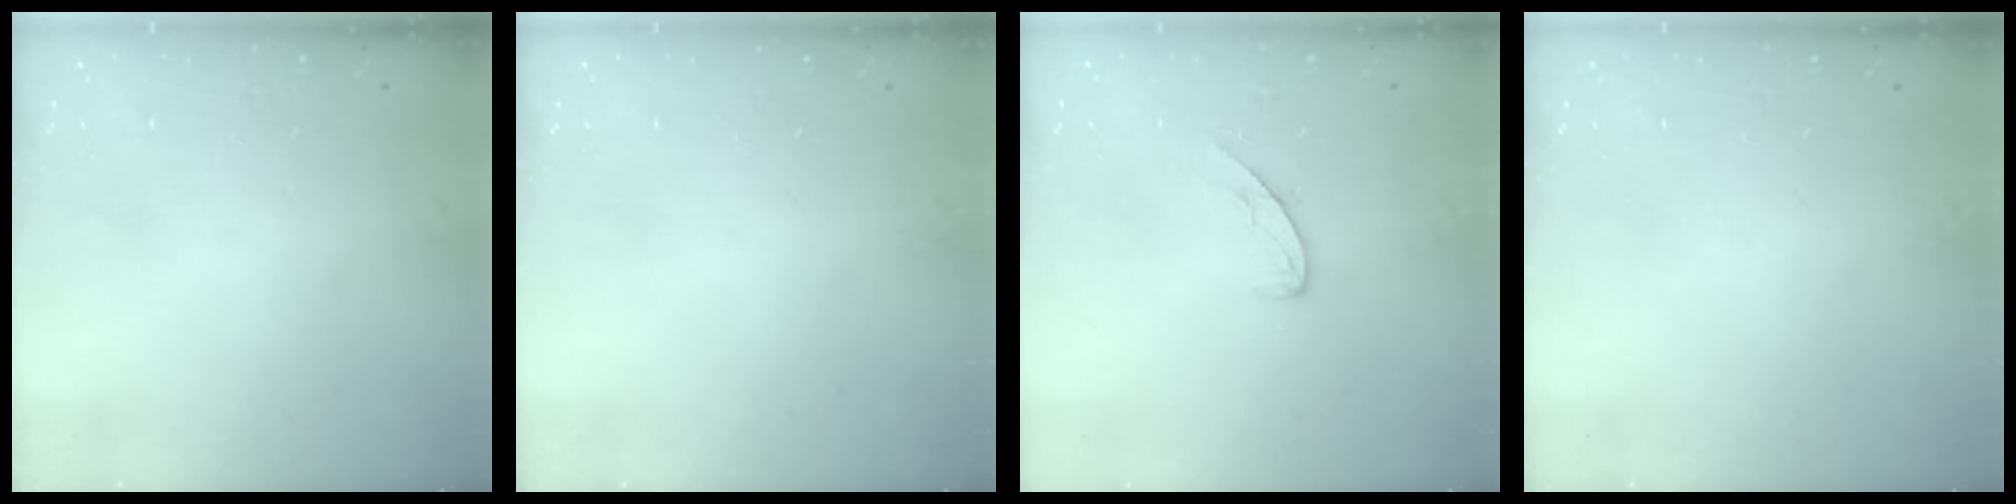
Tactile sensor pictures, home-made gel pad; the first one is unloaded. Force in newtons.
{"total": 0.0}
{"total": 6.4, "press": 6.4, "slide": 0.5}
{"total": 0.0}